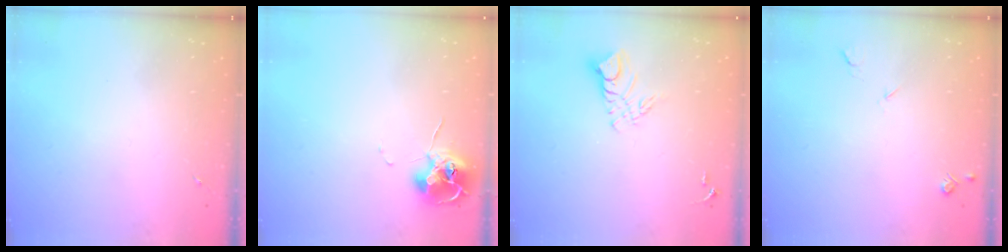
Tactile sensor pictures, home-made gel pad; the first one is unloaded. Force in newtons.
{"total": 10.4, "press": 10.4, "slide": 0.9}
{"total": 9.3, "press": 9.3, "slide": 0.9}
{"total": 4.6, "press": 4.5, "slide": 0.7}